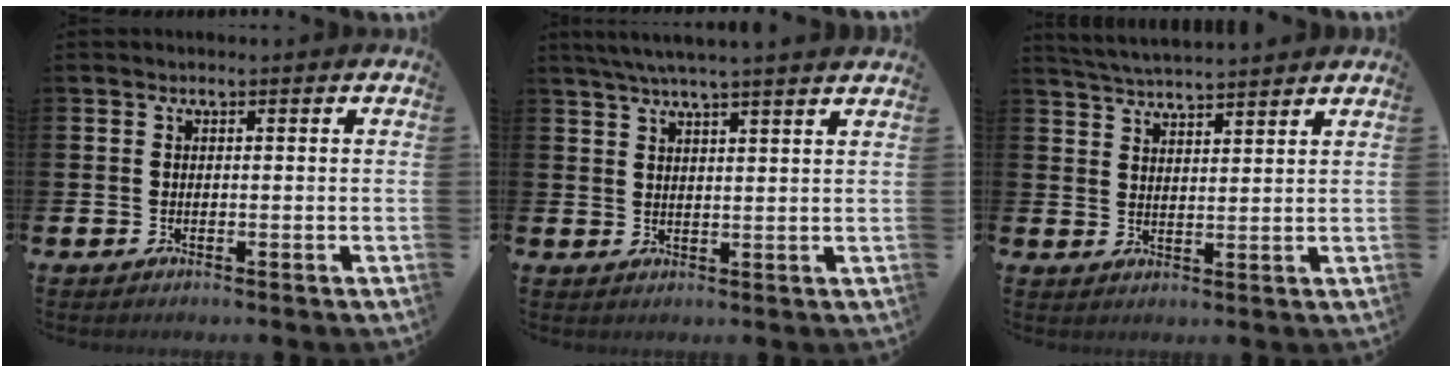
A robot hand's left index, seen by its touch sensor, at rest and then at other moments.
{"total": 4.8, "force": [4.4, -0.6, 1.8], "torque": [-0.050, -0.009, 0.081]}
{"total": 4.2, "force": [4.2, -0.1, 0.2], "torque": [-0.011, -0.027, 0.074]}